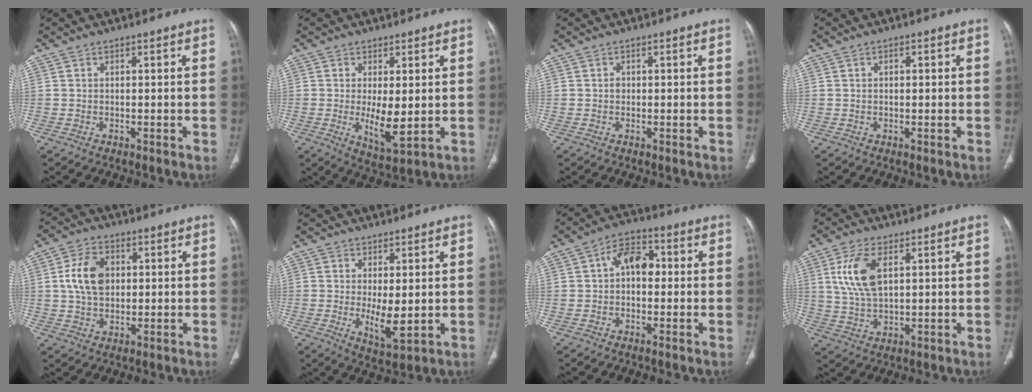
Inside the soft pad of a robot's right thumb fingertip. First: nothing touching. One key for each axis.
{"total": 7.2, "fx": -0.3, "fy": 2.7, "fz": 6.7, "tx": -0.110, "ty": -0.021, "tz": 0.005}
{"total": 0.9, "fx": 0.0, "fy": 0.8, "fz": 0.4, "tx": -0.002, "ty": 0.003, "tz": -0.001}
{"total": 1.1, "fx": 0.2, "fy": 0.5, "fz": 0.9, "tx": -0.012, "ty": 0.004, "tz": 0.003}
{"total": 8.9, "fx": 1.4, "fy": 6.1, "fz": 6.2, "tx": -0.102, "ty": 0.003, "tz": 0.025}
{"total": 6.2, "fx": -0.2, "fy": 2.4, "fz": 5.8, "tx": -0.094, "ty": -0.020, "tz": 0.007}
{"total": 7.2, "fx": 0.5, "fy": 4.8, "fz": 5.4, "tx": -0.066, "ty": 0.026, "tz": -0.003}
{"total": 9.5, "fx": 3.0, "fy": 4.7, "fz": 7.6, "tx": -0.160, "ty": -0.006, "tz": 0.062}